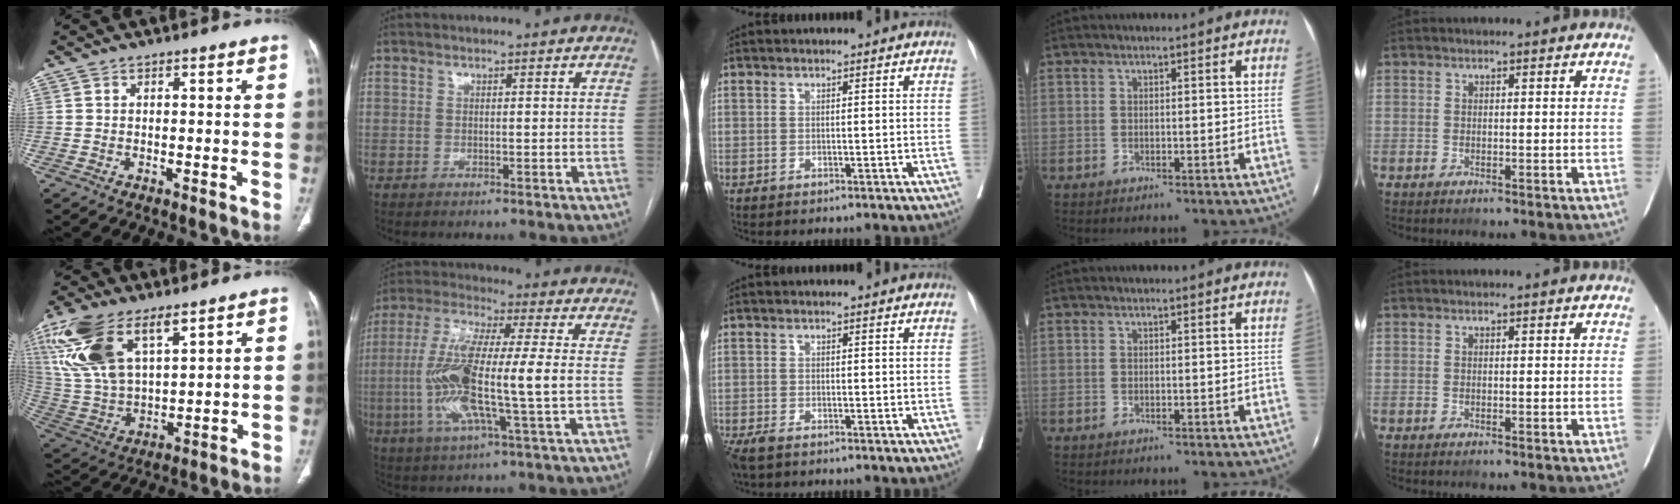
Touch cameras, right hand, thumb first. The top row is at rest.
{"thumb": {"total": 18.4, "force": [10.2, 8.4, 12.9], "torque": [-0.267, -0.023, 0.210]}, "index": {"total": 15.2, "force": [-1.7, 1.0, 15.1], "torque": [-0.312, 0.001, -0.037]}, "middle": {"total": 4.0, "force": [-3.0, 1.4, 2.3], "torque": [-0.044, -0.011, -0.050]}}